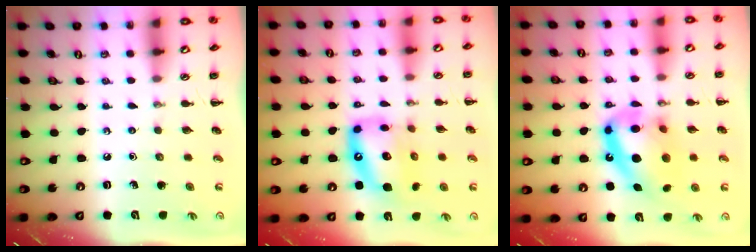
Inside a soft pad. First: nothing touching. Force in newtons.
{"total": 15.3, "press": 14.7, "slide": 4.4}
{"total": 17.7, "press": 17.3, "slide": 3.8}